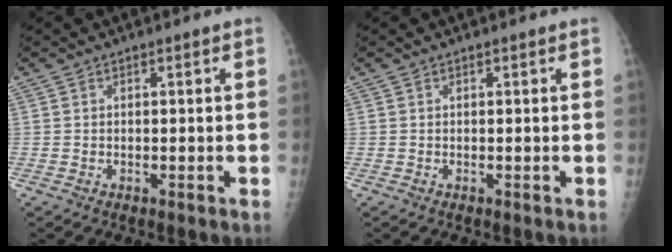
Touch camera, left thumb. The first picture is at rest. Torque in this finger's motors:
{"motor_torque": [0.00, 0.00, 0.00, 0.00, 0.00]}